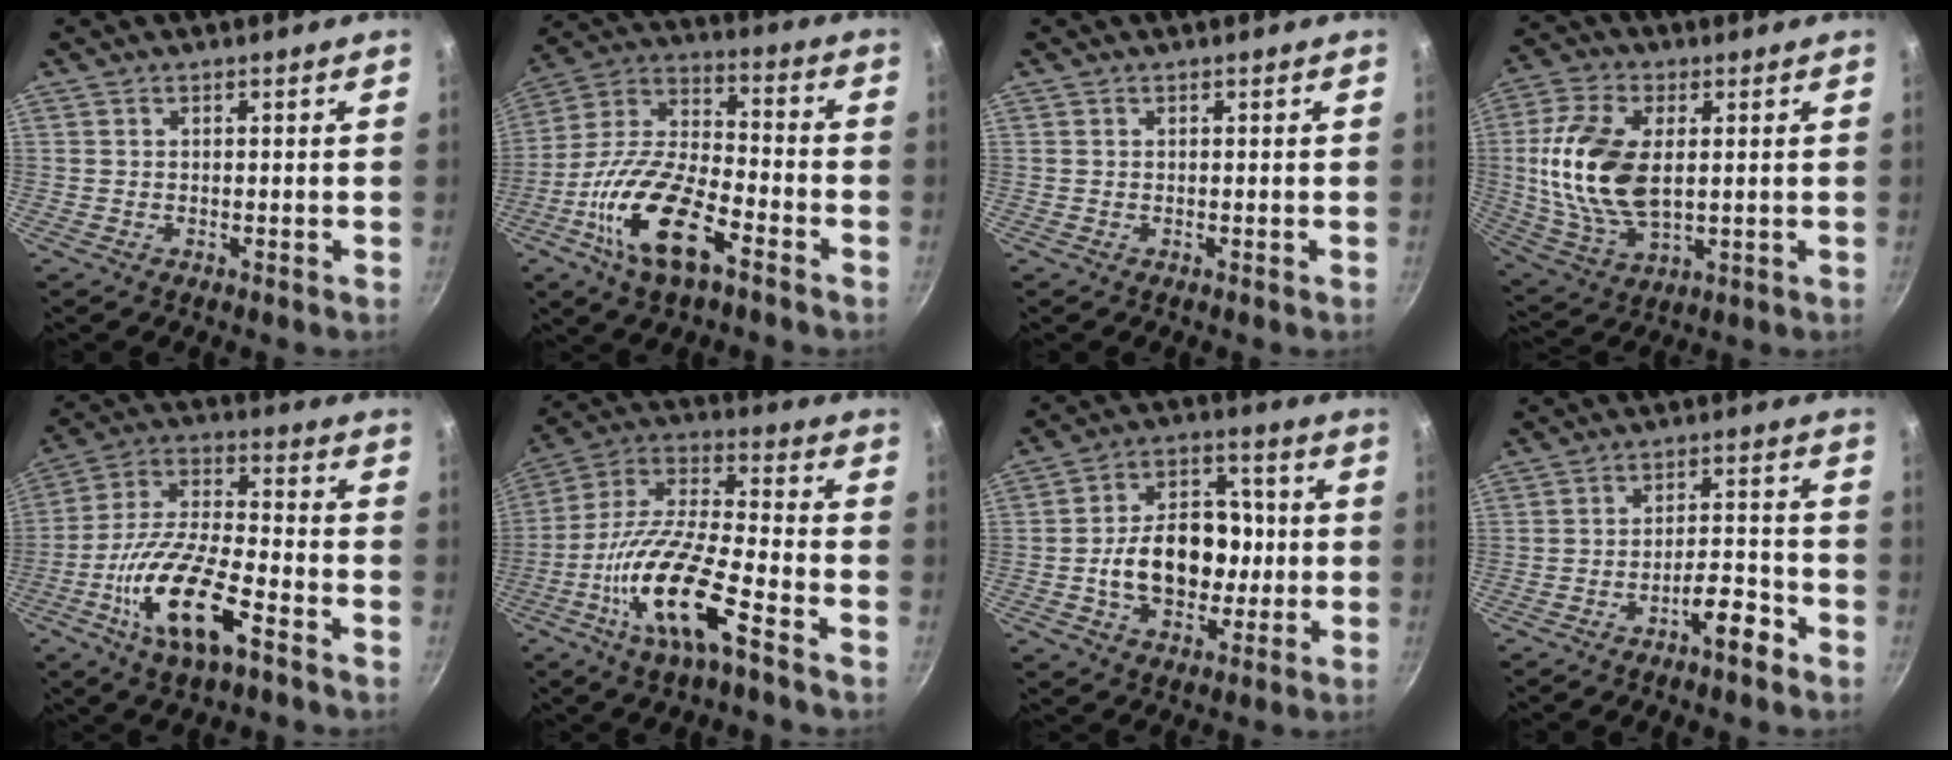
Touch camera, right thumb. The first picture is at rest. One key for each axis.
{"total": 19.1, "fx": -8.6, "fy": 8.3, "fz": 14.9, "tx": -0.275, "ty": 0.045, "tz": -0.177}
{"total": 0.0}
{"total": 17.0, "fx": 1.8, "fy": 9.8, "fz": 13.8, "tx": -0.263, "ty": -0.001, "tz": 0.038}
{"total": 17.5, "fx": -7.8, "fy": 6.4, "fz": 14.4, "tx": -0.269, "ty": 0.032, "tz": -0.154}
{"total": 17.9, "fx": -8.1, "fy": 5.0, "fz": 15.1, "tx": -0.290, "ty": 0.043, "tz": -0.169}
{"total": 16.5, "fx": -1.6, "fy": 11.9, "fz": 11.3, "tx": -0.140, "ty": 0.032, "tz": -0.031}
{"total": 6.7, "fx": -4.3, "fy": 1.9, "fz": 4.8, "tx": -0.061, "ty": 0.043, "tz": -0.063}